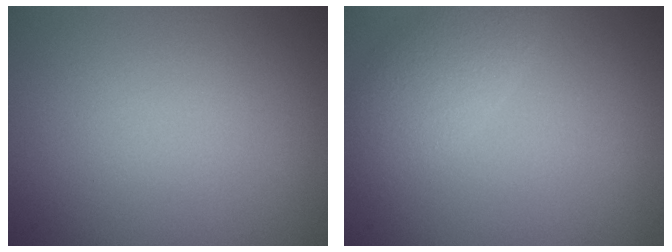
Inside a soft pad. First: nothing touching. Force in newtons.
{"total": 3.0, "press": 2.9, "slide": 0.4}